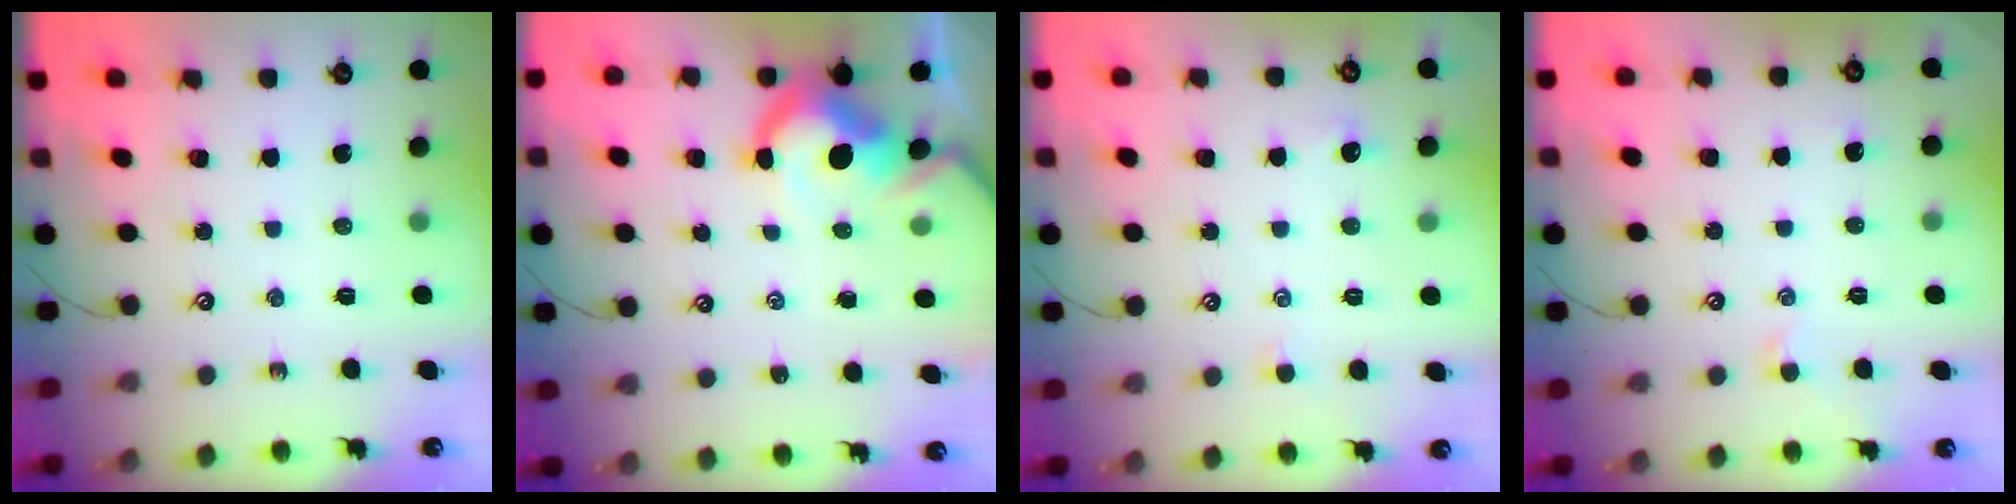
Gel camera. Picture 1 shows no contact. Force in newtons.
{"total": 9.2, "press": 9.1, "slide": 1.5}
{"total": 1.8, "press": 1.7, "slide": 0.5}
{"total": 0.0}